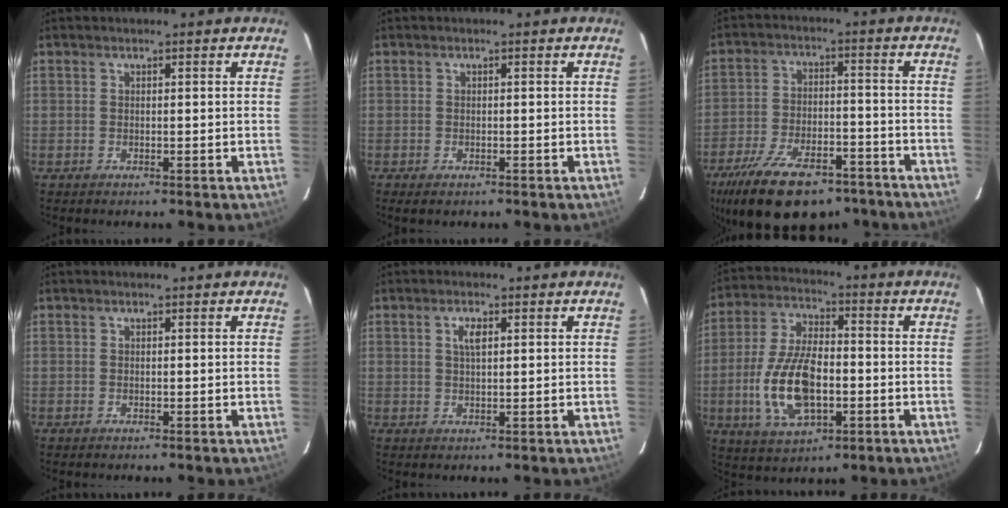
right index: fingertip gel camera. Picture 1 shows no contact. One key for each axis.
{"total": 1.4, "fx": -1.0, "fy": 0.7, "fz": 0.8, "tx": -0.015, "ty": -0.006, "tz": -0.017}
{"total": 21.9, "fx": -15.8, "fy": 9.7, "fz": 11.8, "tx": -0.239, "ty": -0.018, "tz": -0.238}
{"total": 0.0}
{"total": 2.5, "fx": 0.9, "fy": 1.0, "fz": 2.1, "tx": -0.039, "ty": 0.004, "tz": 0.015}
{"total": 15.2, "fx": -3.4, "fy": 7.5, "fz": 12.8, "tx": -0.265, "ty": -0.001, "tz": -0.055}